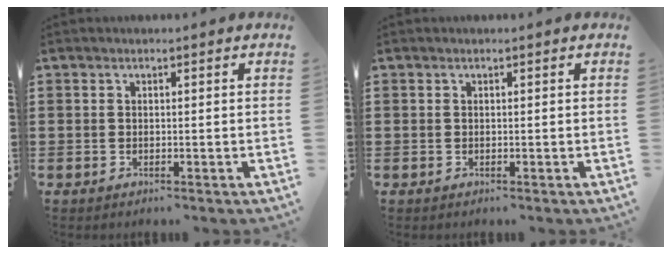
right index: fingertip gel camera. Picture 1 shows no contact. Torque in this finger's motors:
{"motor_torque": [0.28, 0.74, 0.00, 0.01]}